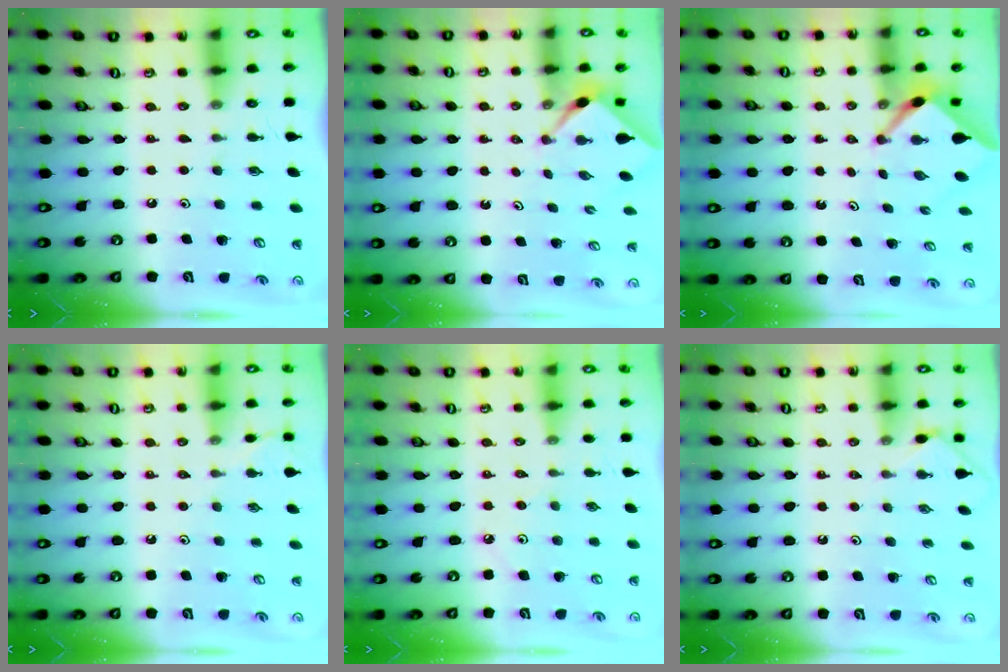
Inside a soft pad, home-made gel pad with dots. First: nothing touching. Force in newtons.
{"total": 2.3, "press": 2.3, "slide": 0.3}
{"total": 3.4, "press": 3.4, "slide": 0.4}
{"total": 1.8, "press": 1.8, "slide": 0.4}
{"total": 2.6, "press": 2.5, "slide": 0.5}
{"total": 2.4, "press": 2.4, "slide": 0.5}